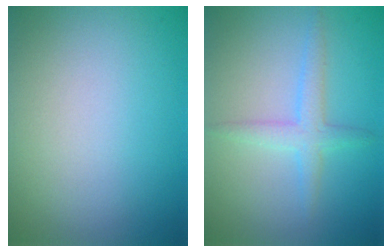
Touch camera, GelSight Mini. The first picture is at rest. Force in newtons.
{"total": 2.3, "press": 2.3, "slide": 0.1}